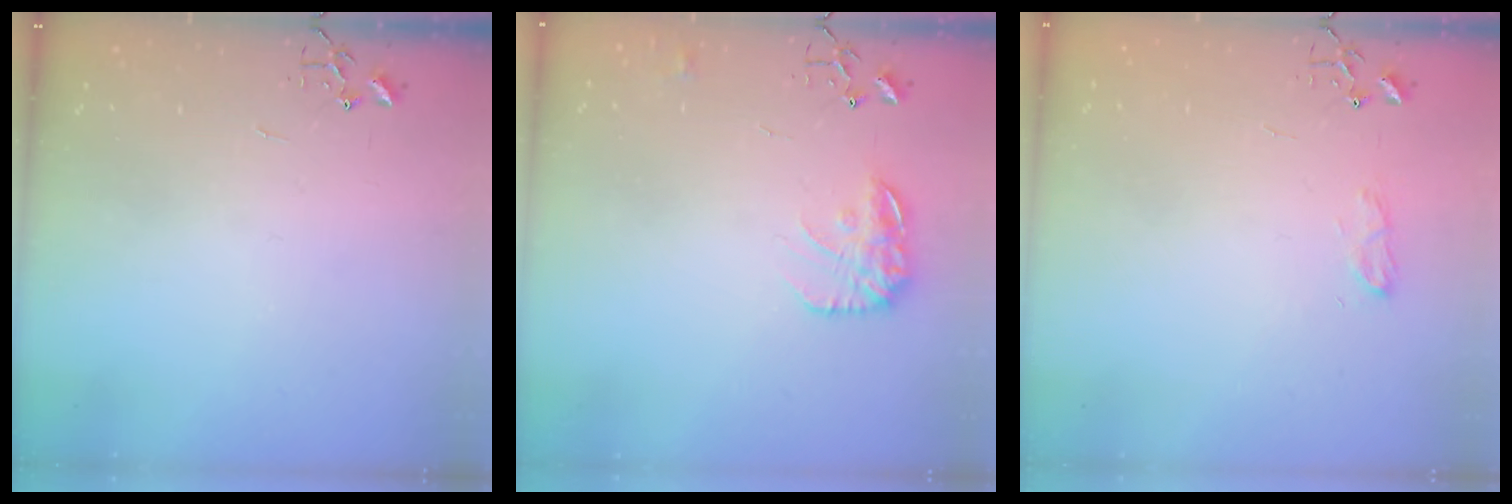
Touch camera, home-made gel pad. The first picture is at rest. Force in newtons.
{"total": 12.1, "press": 12.1, "slide": 0.5}
{"total": 7.9, "press": 7.8, "slide": 0.9}